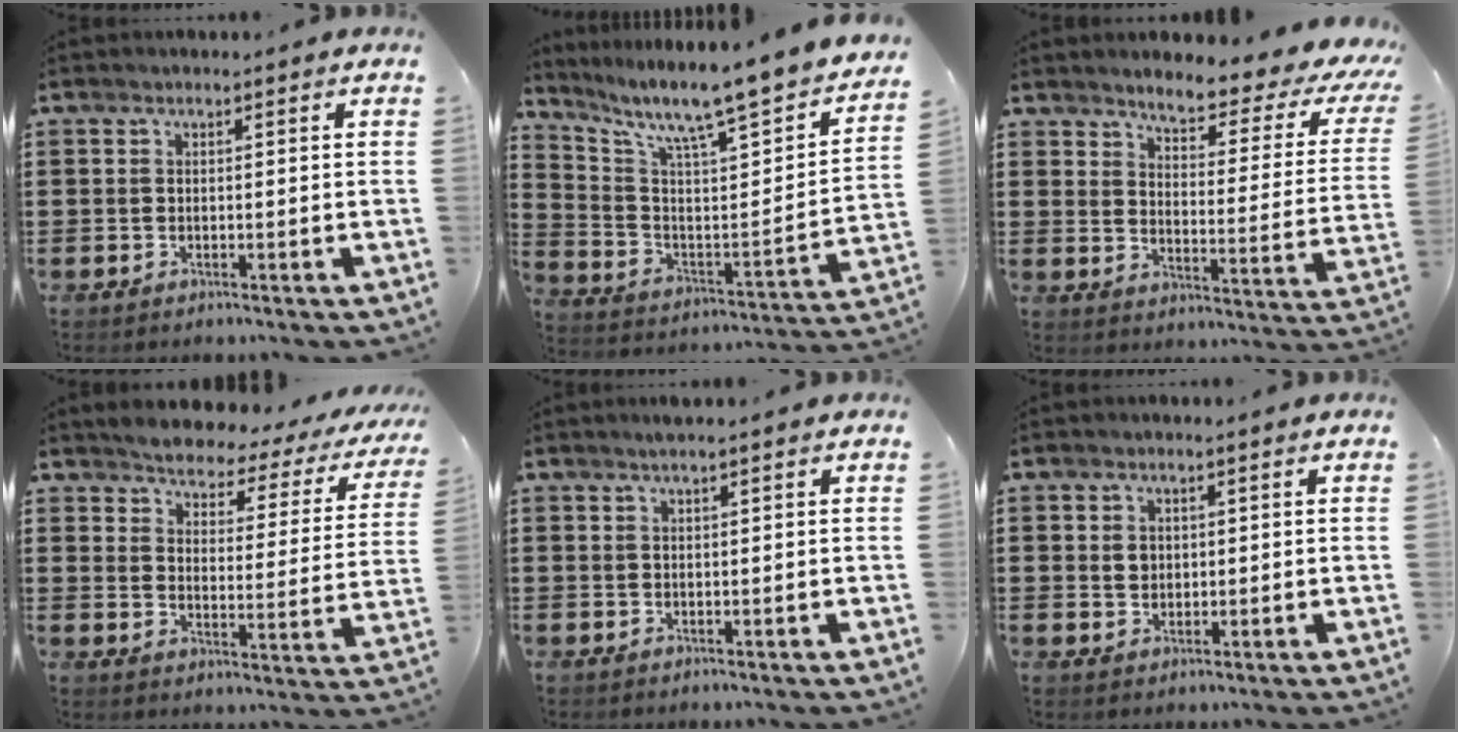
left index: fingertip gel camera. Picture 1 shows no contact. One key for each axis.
{"total": 8.0, "fx": 7.0, "fy": -0.3, "fz": 3.9, "tx": -0.103, "ty": -0.073, "tz": 0.102}
{"total": 4.8, "fx": 4.2, "fy": 0.3, "fz": 2.2, "tx": -0.051, "ty": -0.041, "tz": 0.060}
{"total": 2.9, "fx": 2.8, "fy": 0.5, "fz": 0.4, "tx": -0.033, "ty": -0.027, "tz": 0.038}
{"total": 1.0, "fx": 0.6, "fy": -0.1, "fz": 0.8, "tx": -0.014, "ty": 0.000, "tz": 0.011}
{"total": 2.0, "fx": 0.4, "fy": 1.8, "fz": 0.8, "tx": -0.014, "ty": 0.006, "tz": 0.005}